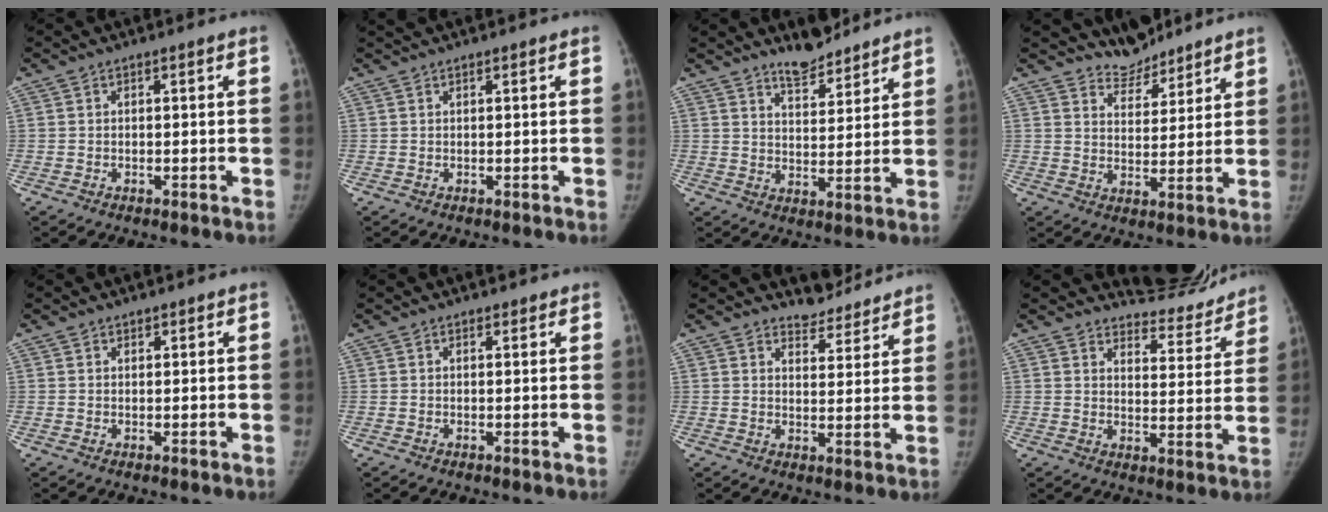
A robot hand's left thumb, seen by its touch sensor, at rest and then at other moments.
{"total": 2.0, "force": [1.7, 0.3, 1.1], "torque": [-0.013, 0.023, 0.027]}
{"total": 7.3, "force": [6.4, 2.3, 2.7], "torque": [-0.023, -0.049, 0.108]}
{"total": 6.6, "force": [6.2, 2.3, 0.4], "torque": [0.018, -0.049, 0.111]}
{"total": 0.9, "force": [0.7, 0.5, 0.2], "torque": [0.006, -0.005, 0.009]}
{"total": 0.9, "force": [0.8, 0.5, 0.2], "torque": [0.002, -0.006, 0.010]}
{"total": 6.3, "force": [6.0, 1.8, -0.3], "torque": [0.027, -0.051, 0.082]}
{"total": 11.5, "force": [11.1, 2.8, 0.6], "torque": [0.030, -0.092, 0.141]}